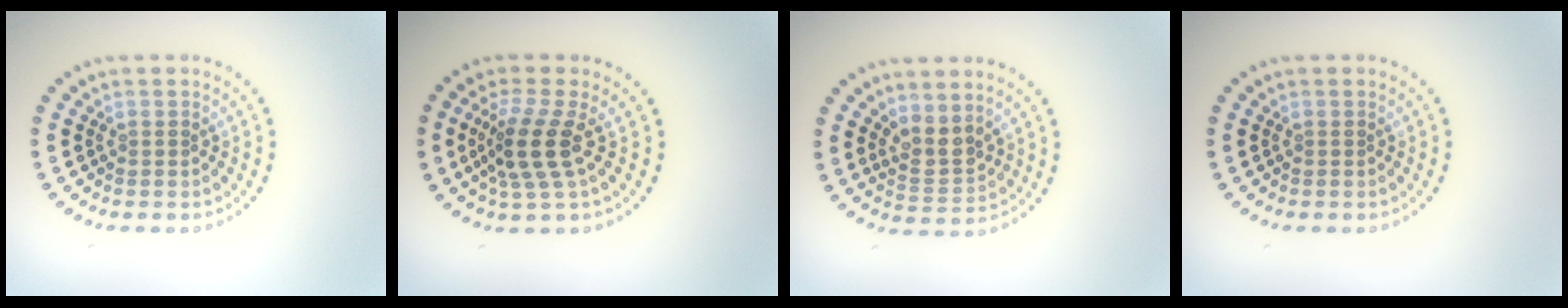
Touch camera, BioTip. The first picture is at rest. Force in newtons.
{"total": 3.7, "press": 2.8, "slide": 2.4}
{"total": 2.4, "press": 2.0, "slide": 1.5}
{"total": 0.0}